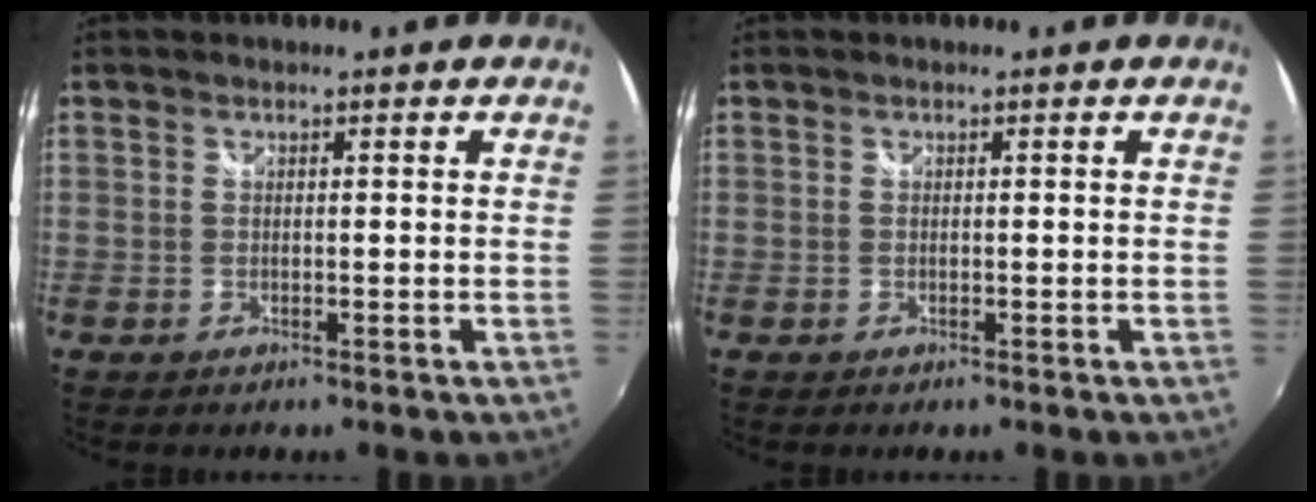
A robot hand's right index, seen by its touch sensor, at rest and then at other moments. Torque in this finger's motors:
{"motor_torque": [-0.02, 0.03, 0.00, 0.00]}